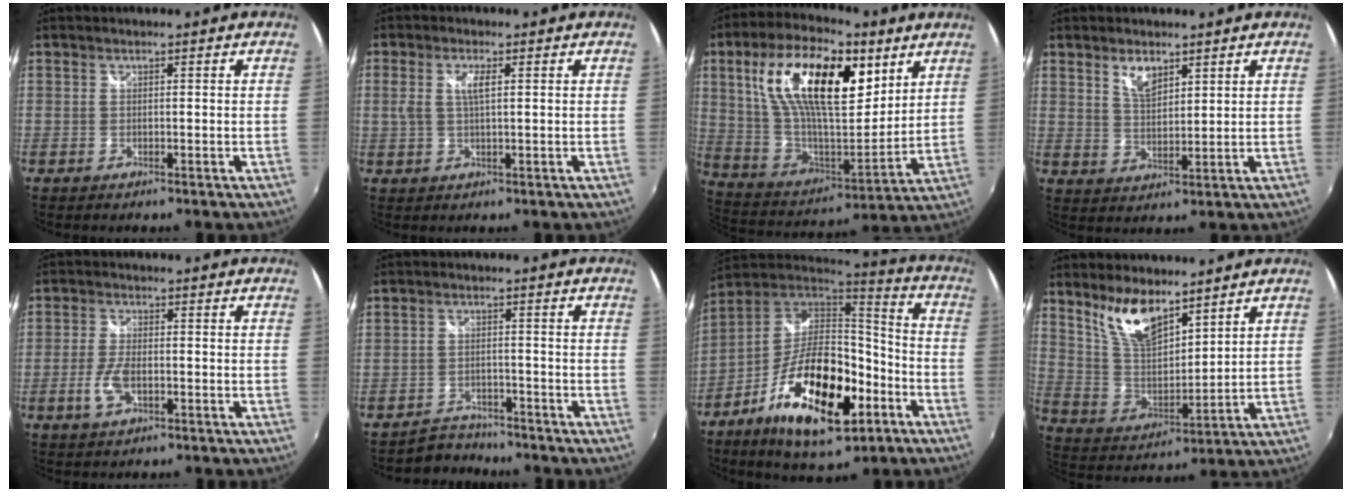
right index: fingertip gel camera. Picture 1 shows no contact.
{"total": 3.6, "force": [0.8, 1.0, 3.4], "torque": [-0.067, 0.000, 0.017]}
{"total": 25.8, "force": [10.5, 11.5, 20.5], "torque": [-0.386, 0.019, 0.189]}
{"total": 4.8, "force": [3.1, 2.2, 3.0], "torque": [-0.052, -0.001, 0.057]}
{"total": 5.1, "force": [-1.7, 2.5, 4.2], "torque": [-0.095, -0.005, -0.032]}
{"total": 4.2, "force": [-3.6, 2.0, -0.8], "torque": [0.002, 0.013, -0.063]}
{"total": 22.7, "force": [-9.6, 9.9, 18.1], "torque": [-0.326, -0.015, -0.156]}
{"total": 11.7, "force": [8.3, 4.4, 7.0], "torque": [-0.135, 0.000, 0.169]}